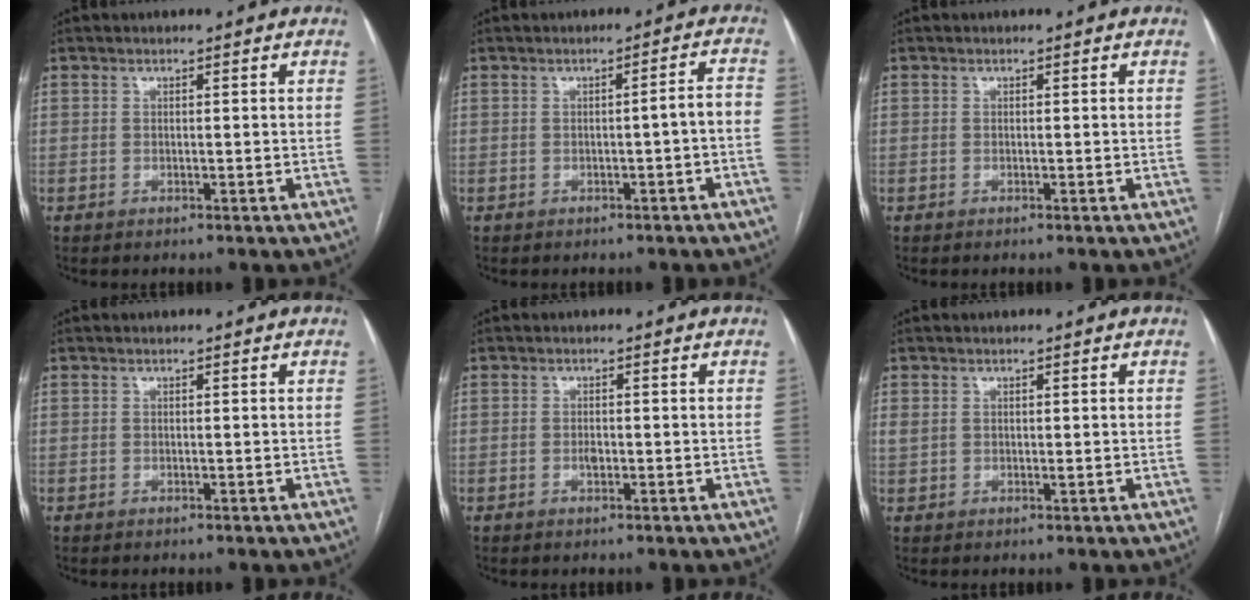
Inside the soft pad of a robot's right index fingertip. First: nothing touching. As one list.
[{"total": 2.7, "force": [-1.2, 0.1, 2.4], "torque": [-0.024, 0.009, -0.018]}, {"total": 0.0}, {"total": 0.0}, {"total": 1.1, "force": [-0.3, 0.5, 0.9], "torque": [-0.019, 0.001, -0.005]}, {"total": 1.7, "force": [0.5, 1.2, 1.1], "torque": [-0.030, 0.009, 0.018]}]